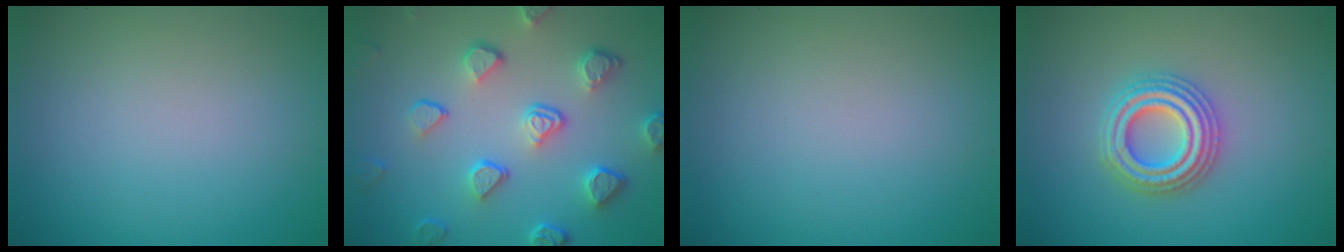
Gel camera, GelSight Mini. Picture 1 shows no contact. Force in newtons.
{"total": 5.3, "press": 4.1, "slide": 3.3}
{"total": 0.0}
{"total": 4.3, "press": 4.2, "slide": 0.7}